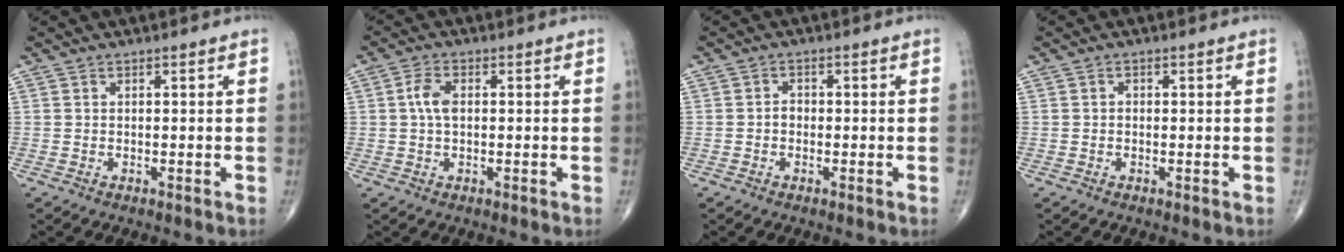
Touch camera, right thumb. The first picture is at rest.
{"total": 4.0, "force": [0.4, 2.2, 3.2], "torque": [-0.071, 0.005, 0.005]}
{"total": 1.6, "force": [-0.4, 1.3, 0.8], "torque": [-0.004, 0.006, -0.011]}
{"total": 0.6, "force": [0.0, 0.5, 0.4], "torque": [-0.001, 0.002, -0.002]}